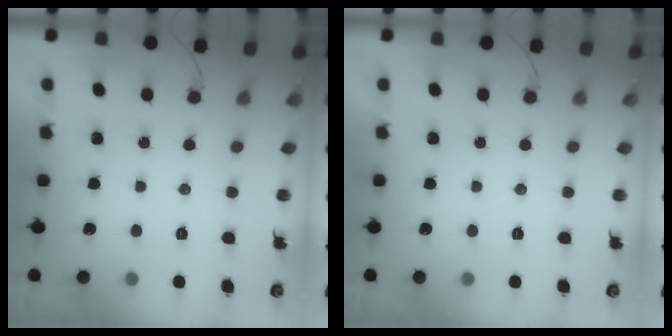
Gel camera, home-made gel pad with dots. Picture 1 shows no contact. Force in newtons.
{"total": 0.0}